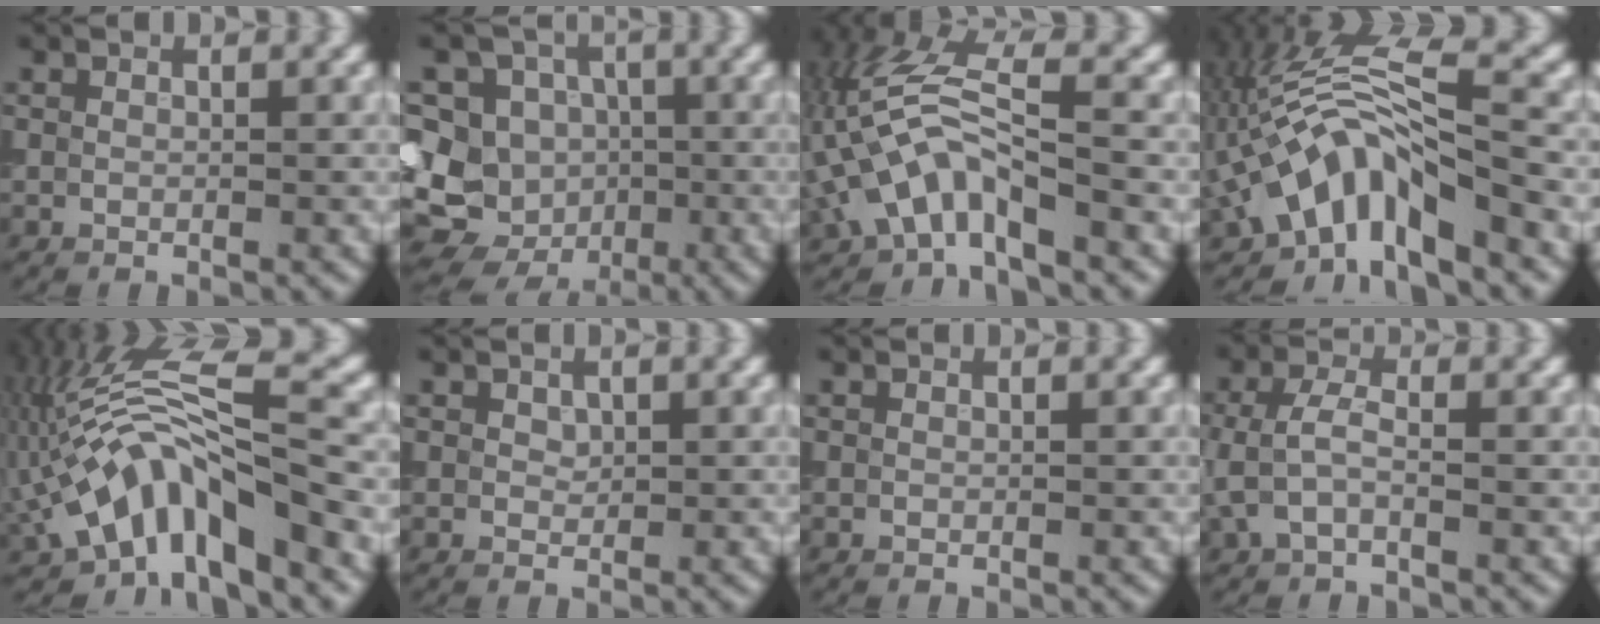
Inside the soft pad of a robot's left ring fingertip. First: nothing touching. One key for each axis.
{"total": 12.5, "fx": -2.8, "fy": 11.3, "fz": 4.4, "tx": -0.083, "ty": 0.017, "tz": -0.067}
{"total": 7.6, "fx": -2.3, "fy": 3.3, "fz": 6.5, "tx": -0.141, "ty": 0.017, "tz": -0.054}
{"total": 9.4, "fx": -3.8, "fy": 3.8, "fz": 7.7, "tx": -0.135, "ty": 0.021, "tz": -0.078}
{"total": 10.7, "fx": -3.4, "fy": 4.0, "fz": 9.3, "tx": -0.158, "ty": 0.019, "tz": -0.070}
{"total": 0.7, "fx": 0.4, "fy": 0.5, "fz": 0.3, "tx": -0.006, "ty": -0.003, "tz": 0.008}
{"total": 0.0}
{"total": 2.6, "fx": -0.5, "fy": 1.3, "fz": 2.2, "tx": -0.054, "ty": 0.009, "tz": -0.017}